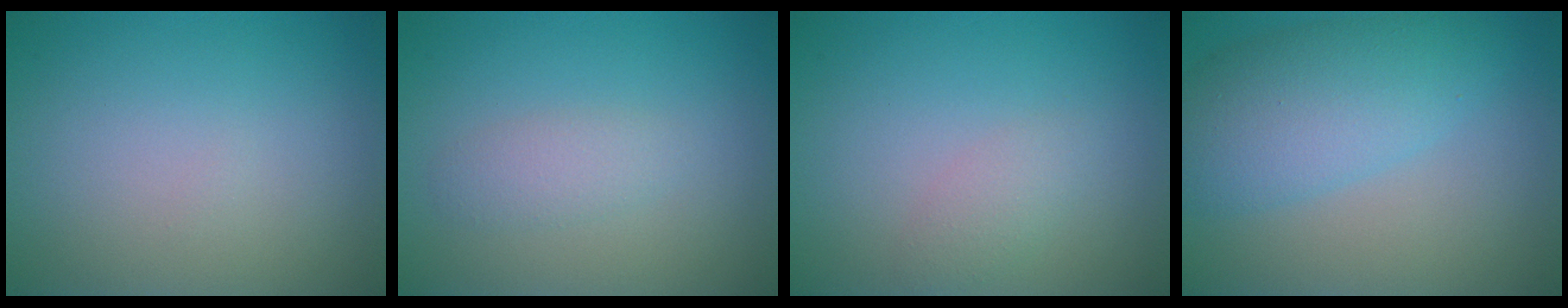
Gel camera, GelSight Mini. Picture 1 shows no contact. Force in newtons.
{"total": 1.6, "press": 1.6, "slide": 0.1}
{"total": 1.5, "press": 1.5, "slide": 0.0}
{"total": 6.1, "press": 6.1, "slide": 0.1}